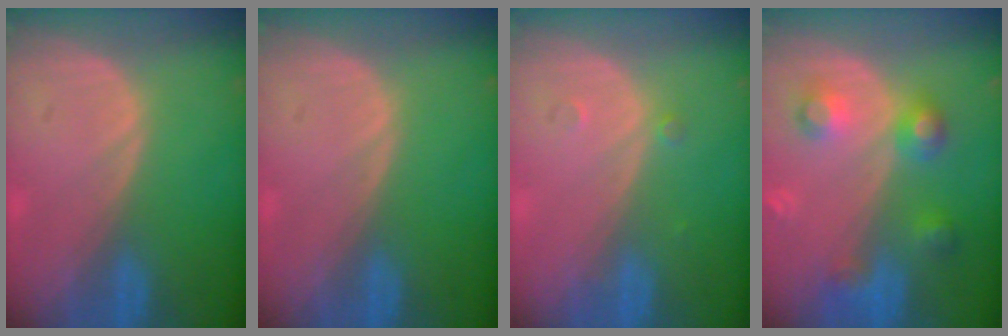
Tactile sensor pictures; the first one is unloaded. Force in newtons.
{"total": 0.0}
{"total": 0.8, "press": 0.8, "slide": 0.1}
{"total": 6.1, "press": 6.0, "slide": 0.3}